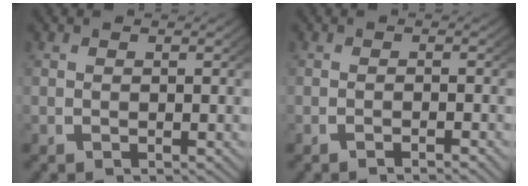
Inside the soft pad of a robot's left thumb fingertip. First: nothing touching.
{"total": 1.6, "force": [-1.3, 0.4, 0.8], "torque": [-0.009, 0.003, -0.024]}